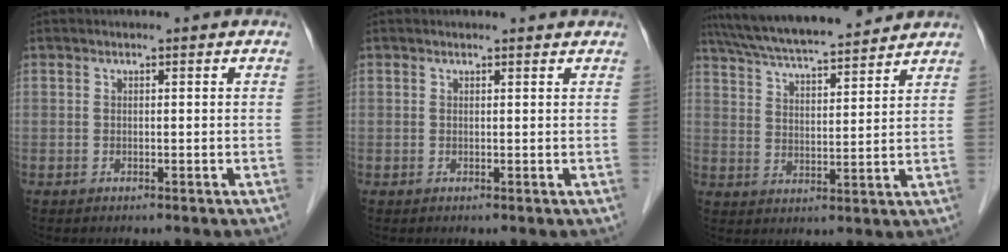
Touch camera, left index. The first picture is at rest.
{"total": 1.8, "force": [1.8, 0.4, 0.2], "torque": [-0.013, 0.005, 0.016]}
{"total": 16.1, "force": [14.5, 1.7, 6.8], "torque": [-0.123, 0.030, 0.233]}